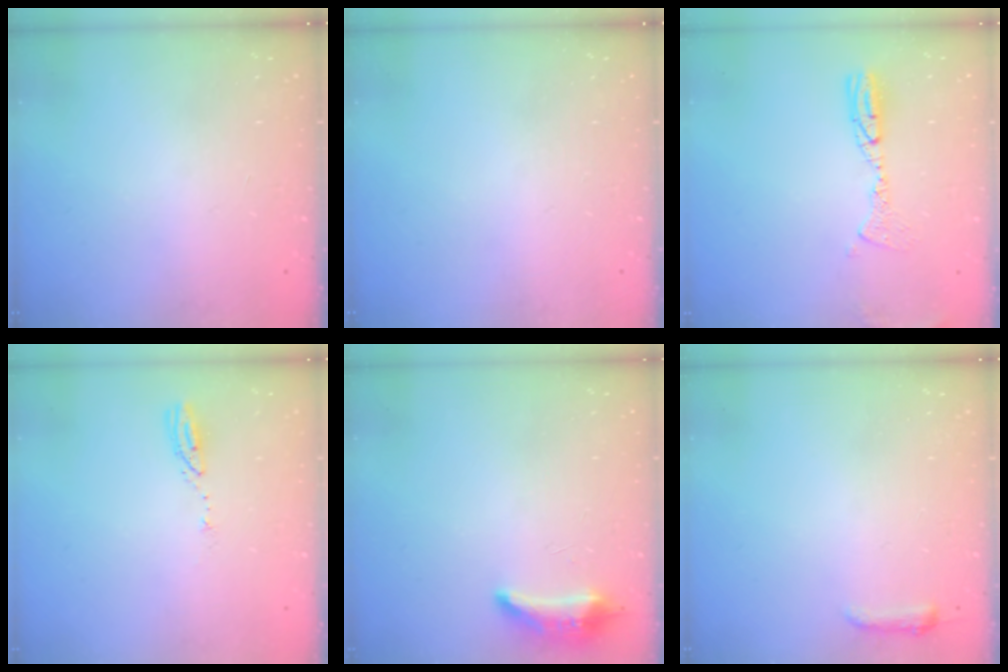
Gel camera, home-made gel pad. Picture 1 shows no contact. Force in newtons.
{"total": 0.0}
{"total": 9.6, "press": 9.5, "slide": 1.9}
{"total": 4.1, "press": 4.1, "slide": 0.3}
{"total": 8.3, "press": 8.1, "slide": 1.8}
{"total": 3.6, "press": 3.5, "slide": 0.6}